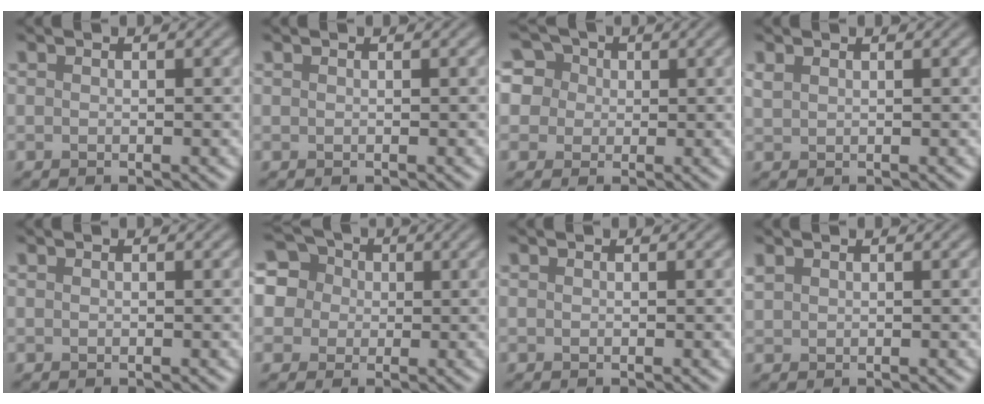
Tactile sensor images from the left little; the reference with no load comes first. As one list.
[{"total": 0.0}, {"total": 11.7, "force": [5.9, 8.5, 5.3], "torque": [-0.132, 0.047, 0.076]}, {"total": 0.8, "force": [0.5, 0.4, 0.5], "torque": [-0.015, 0.001, 0.012]}, {"total": 0.0}, {"total": 12.3, "force": [5.1, 9.9, 5.2], "torque": [-0.143, 0.049, 0.070]}, {"total": 0.0}, {"total": 0.8, "force": [0.5, 0.5, 0.3], "torque": [-0.012, 0.002, 0.014]}]